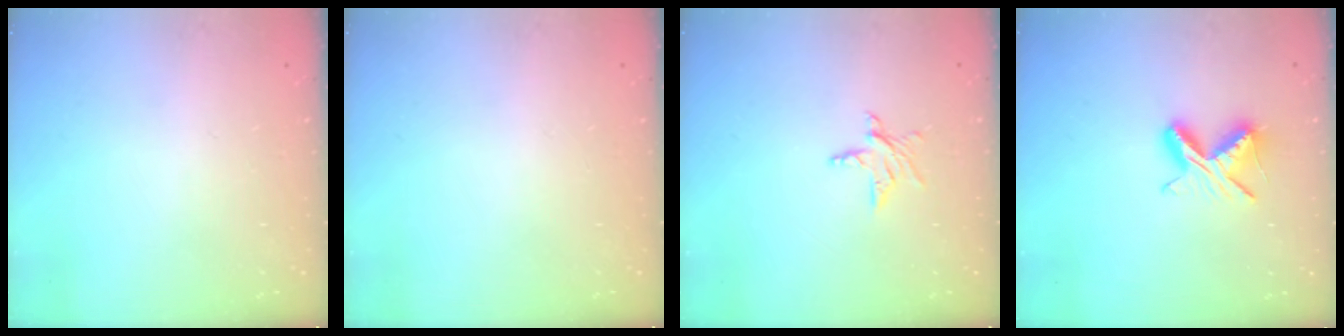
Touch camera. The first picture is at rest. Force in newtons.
{"total": 0.0}
{"total": 4.0, "press": 4.0, "slide": 0.3}
{"total": 7.9, "press": 7.9, "slide": 1.1}